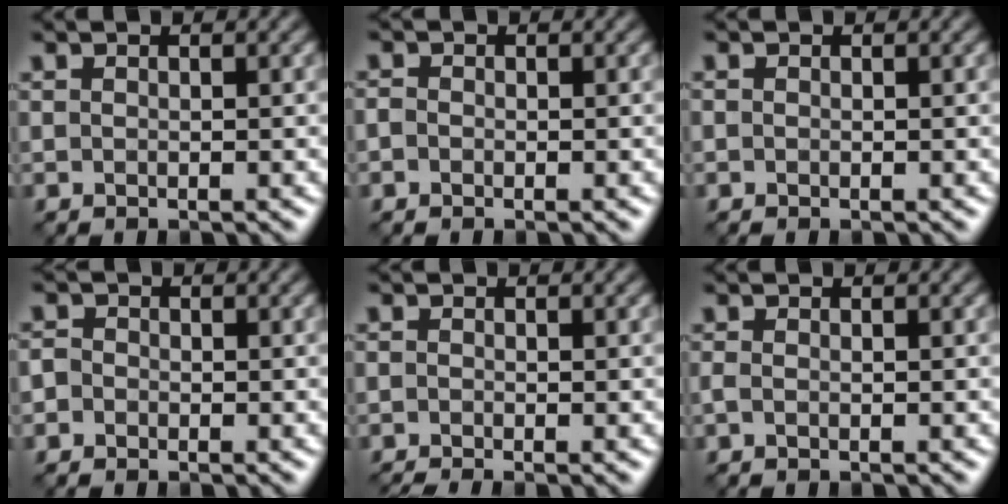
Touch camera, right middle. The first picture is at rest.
{"total": 0.7, "force": [-0.3, 0.6, 0.2], "torque": [-0.001, -0.002, -0.008]}
{"total": 0.0}
{"total": 1.2, "force": [-0.4, 1.1, 0.3], "torque": [0.002, -0.001, -0.018]}
{"total": 1.4, "force": [-1.2, 0.1, 0.8], "torque": [-0.015, -0.012, -0.027]}
{"total": 0.6, "force": [-0.2, 0.2, 0.5], "torque": [-0.013, -0.004, -0.006]}